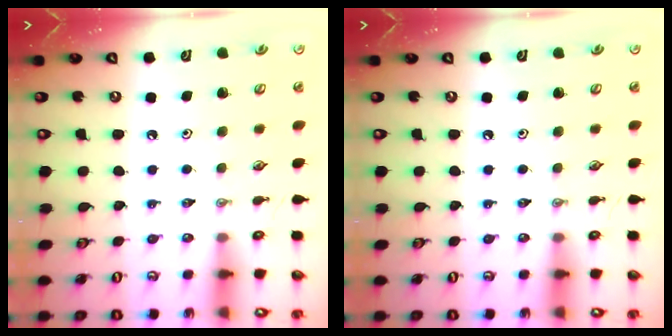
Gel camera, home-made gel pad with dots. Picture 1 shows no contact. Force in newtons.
{"total": 0.0}